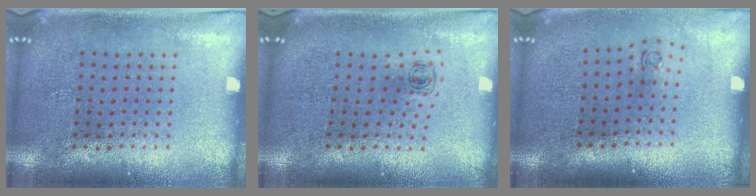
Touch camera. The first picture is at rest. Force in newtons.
{"total": 0.5, "press": 0.3, "slide": 0.4}
{"total": 0.7, "press": 0.3, "slide": 0.6}